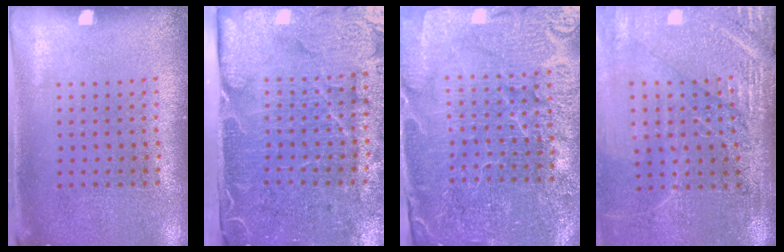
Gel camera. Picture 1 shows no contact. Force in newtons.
{"total": 4.9, "press": 4.0, "slide": 2.9}
{"total": 4.6, "press": 4.3, "slide": 1.5}
{"total": 3.5, "press": 3.3, "slide": 1.1}